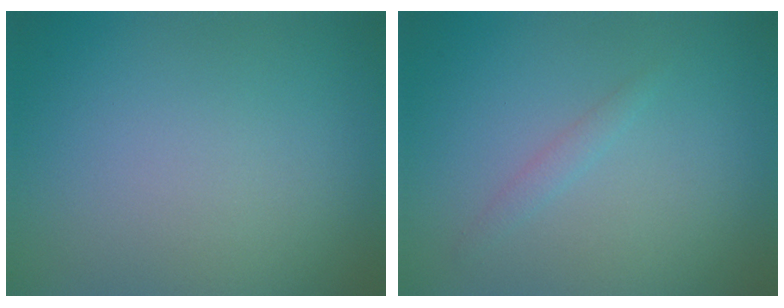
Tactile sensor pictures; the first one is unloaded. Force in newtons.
{"total": 1.0, "press": 1.0, "slide": 0.1}